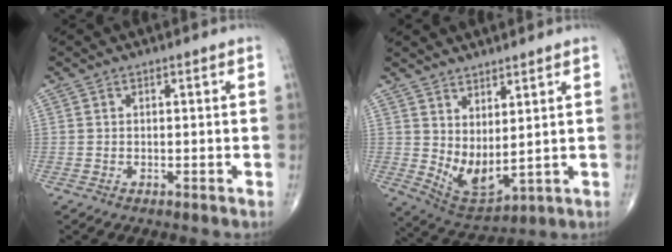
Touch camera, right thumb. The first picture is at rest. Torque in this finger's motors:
{"motor_torque": [0.37, 0.07, 0.00, -0.18, 0.05]}